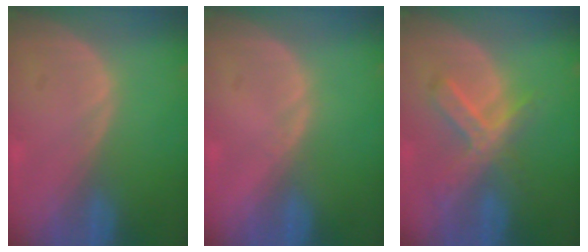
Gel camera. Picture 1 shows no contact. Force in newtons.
{"total": 0.7, "press": 0.5, "slide": 0.4}
{"total": 7.4, "press": 6.4, "slide": 3.8}